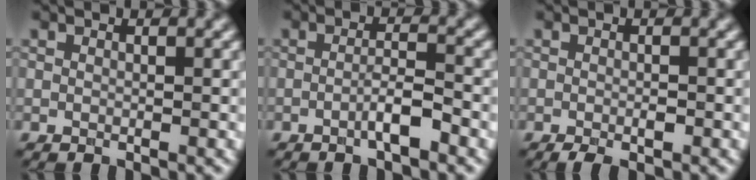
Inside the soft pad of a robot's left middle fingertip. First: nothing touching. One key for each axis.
{"total": 2.5, "fx": -1.2, "fy": 0.3, "fz": 2.1, "tx": -0.037, "ty": 0.010, "tz": -0.024}
{"total": 1.7, "fx": -0.8, "fy": 0.5, "fz": 1.4, "tx": -0.025, "ty": -0.001, "tz": -0.014}